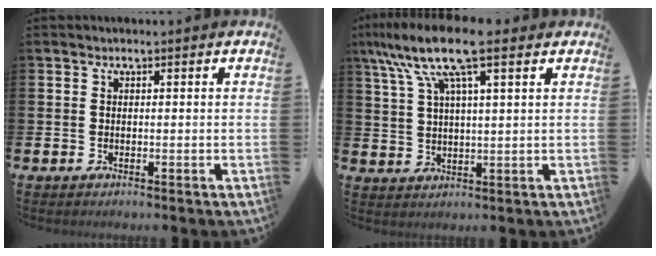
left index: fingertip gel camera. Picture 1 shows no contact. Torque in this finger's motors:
{"motor_torque": [0.71, -0.58, 1.05, 0.21]}